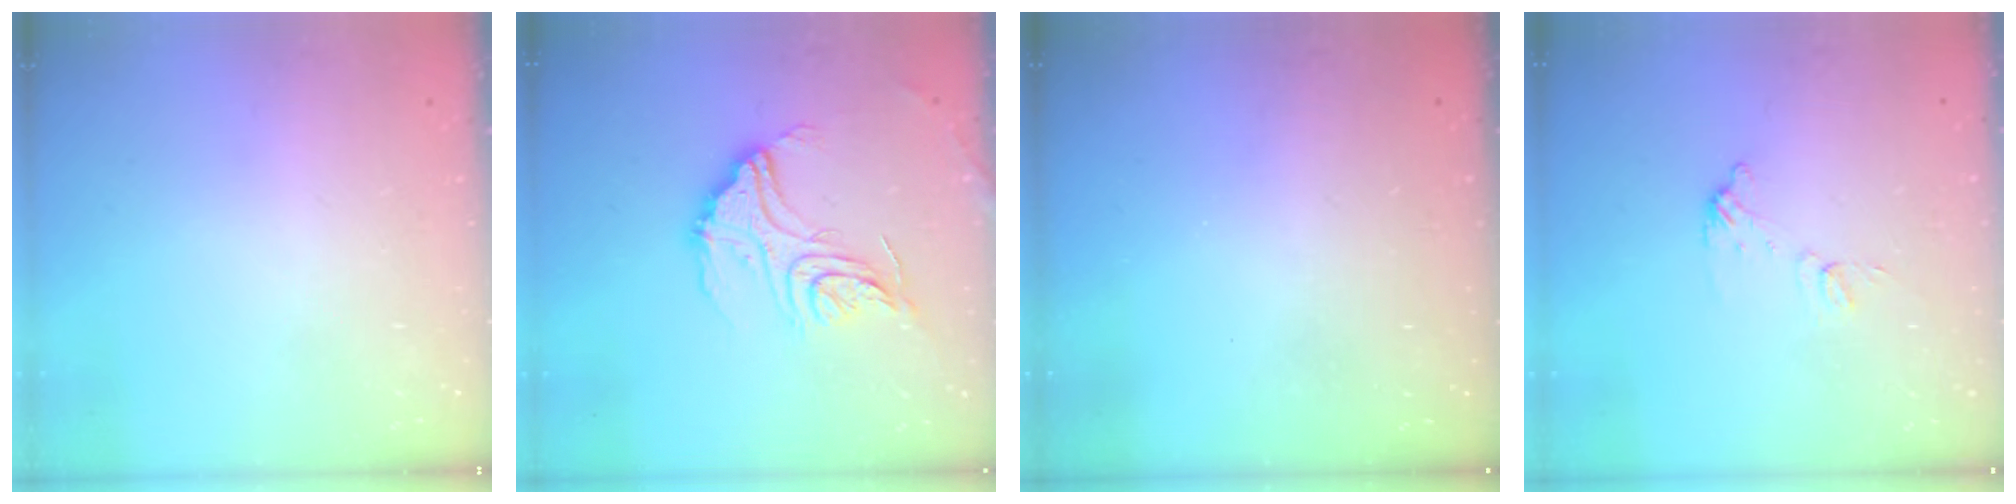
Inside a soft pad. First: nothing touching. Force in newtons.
{"total": 17.7, "press": 17.6, "slide": 1.8}
{"total": 3.1, "press": 3.1, "slide": 0.1}
{"total": 6.7, "press": 6.7, "slide": 0.2}